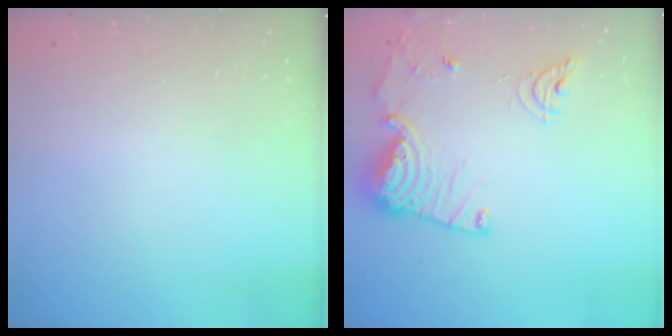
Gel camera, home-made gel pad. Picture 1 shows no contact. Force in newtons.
{"total": 15.7, "press": 15.6, "slide": 1.7}